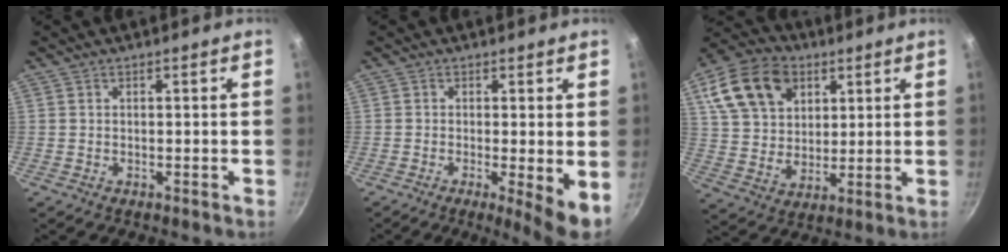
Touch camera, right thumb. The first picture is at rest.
{"total": 6.0, "force": [-0.8, 1.0, 5.9], "torque": [-0.084, -0.016, -0.009]}
{"total": 17.3, "force": [7.2, 12.5, 9.6], "torque": [-0.152, -0.006, 0.131]}